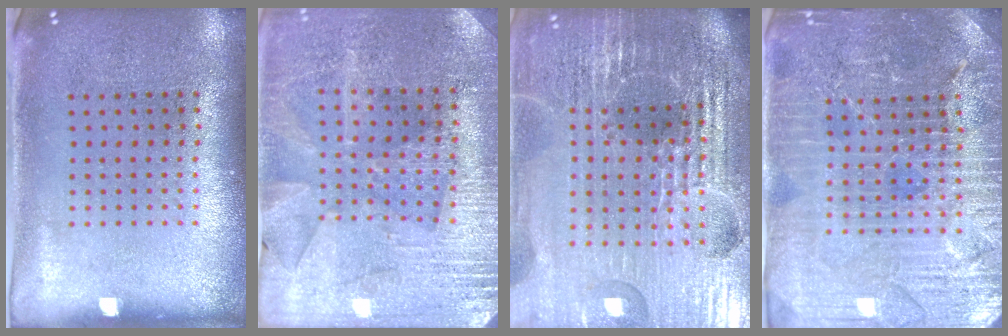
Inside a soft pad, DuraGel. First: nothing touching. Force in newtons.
{"total": 2.9, "press": 2.8, "slide": 0.5}
{"total": 6.8, "press": 5.9, "slide": 3.4}
{"total": 4.4, "press": 4.1, "slide": 1.5}